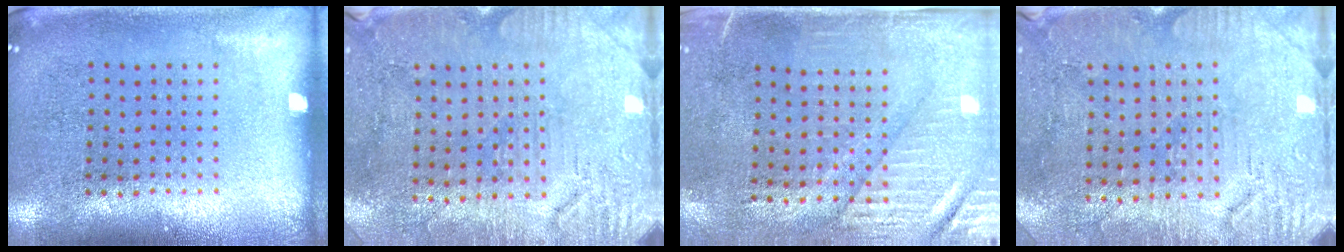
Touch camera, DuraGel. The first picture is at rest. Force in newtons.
{"total": 2.9, "press": 2.7, "slide": 1.1}
{"total": 3.1, "press": 2.6, "slide": 1.6}
{"total": 3.0, "press": 2.8, "slide": 0.9}